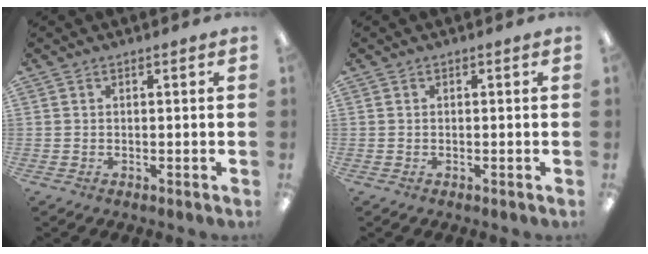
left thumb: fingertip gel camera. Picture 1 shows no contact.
{"total": 0.0}